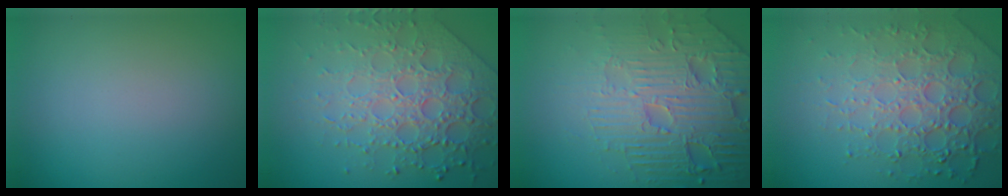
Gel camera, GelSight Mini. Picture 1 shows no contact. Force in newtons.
{"total": 7.2, "press": 5.4, "slide": 4.8}
{"total": 8.6, "press": 6.2, "slide": 6.0}
{"total": 7.8, "press": 5.4, "slide": 5.6}